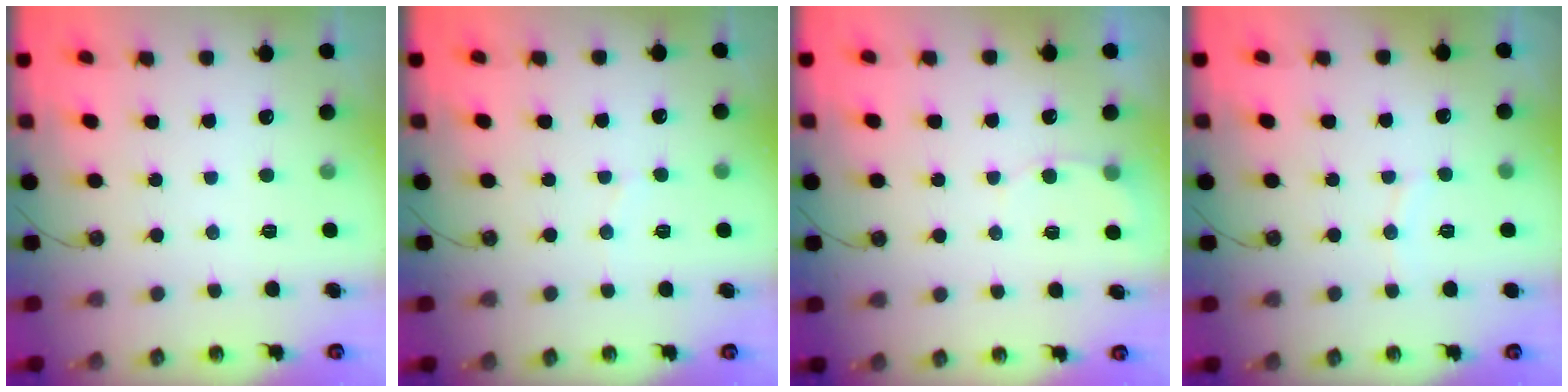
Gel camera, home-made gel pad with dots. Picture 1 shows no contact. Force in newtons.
{"total": 3.2, "press": 3.2, "slide": 0.2}
{"total": 4.0, "press": 4.0, "slide": 0.3}
{"total": 3.9, "press": 3.8, "slide": 0.6}